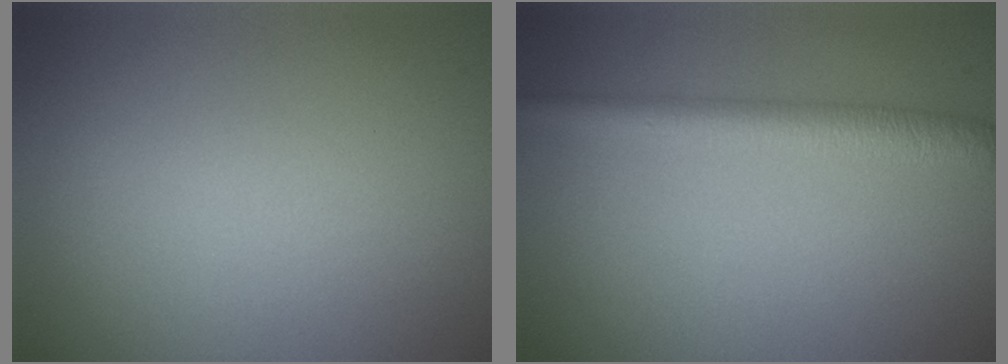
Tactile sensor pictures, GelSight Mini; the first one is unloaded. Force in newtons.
{"total": 3.2, "press": 3.2, "slide": 0.1}